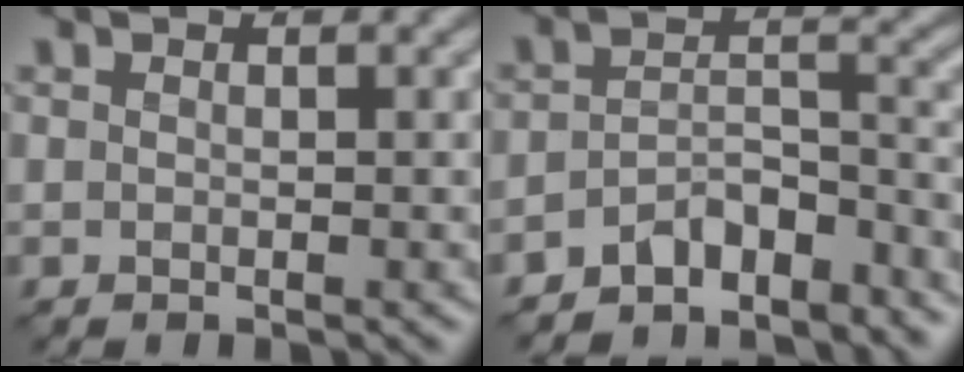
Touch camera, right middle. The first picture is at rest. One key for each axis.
{"total": 6.0, "fx": -5.3, "fy": 2.0, "fz": 2.0, "tx": -0.030, "ty": -0.003, "tz": -0.090}